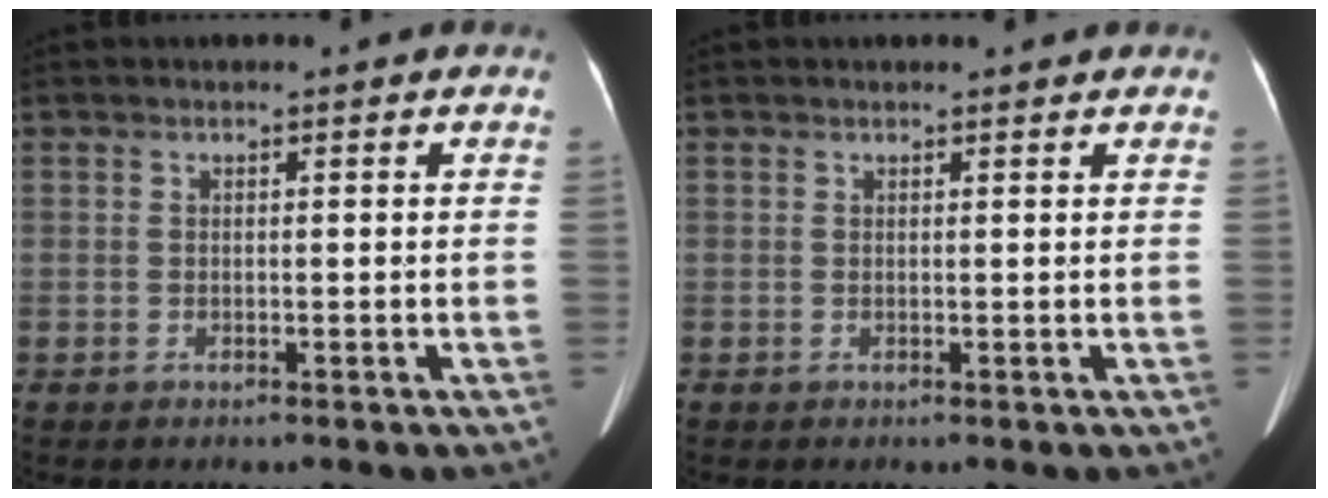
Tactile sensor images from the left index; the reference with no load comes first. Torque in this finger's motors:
{"motor_torque": [-0.13, 0.04, -0.14, -0.02]}